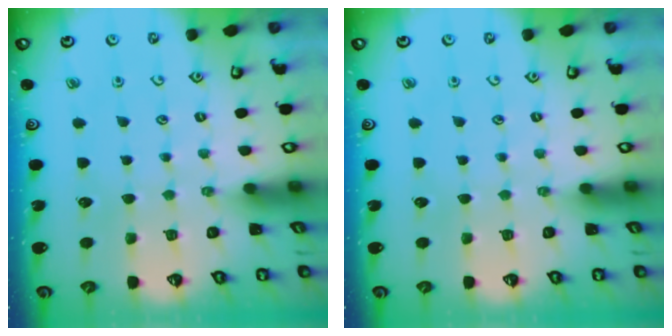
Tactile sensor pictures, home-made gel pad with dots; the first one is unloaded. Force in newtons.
{"total": 0.0}